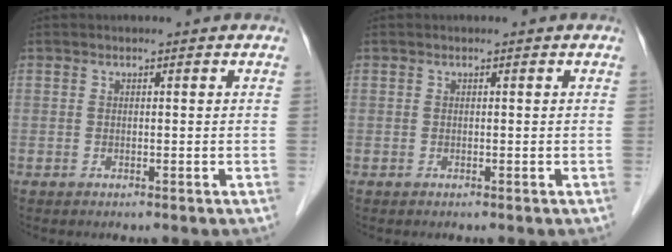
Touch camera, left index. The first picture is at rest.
{"total": 0.0}